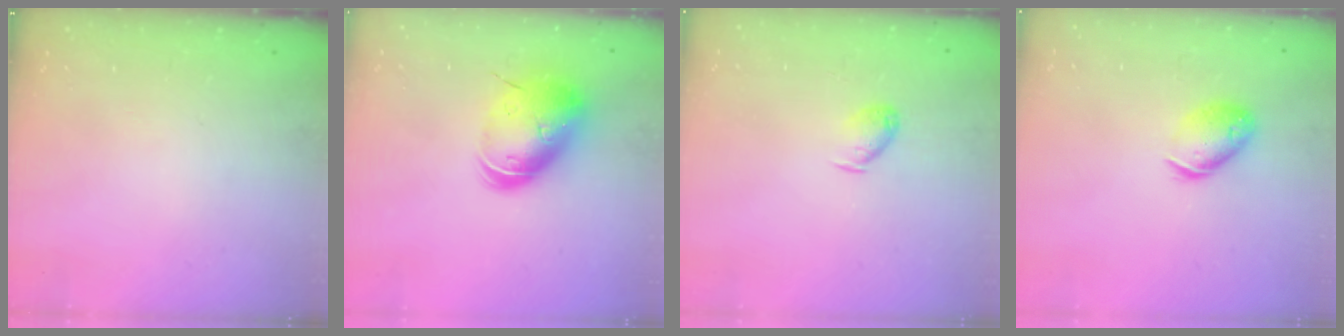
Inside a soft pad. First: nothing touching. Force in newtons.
{"total": 14.6, "press": 14.4, "slide": 2.3}
{"total": 6.0, "press": 5.9, "slide": 0.9}
{"total": 11.2, "press": 11.1, "slide": 1.6}